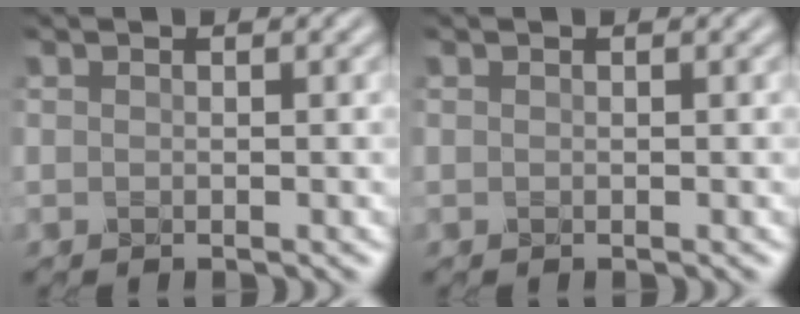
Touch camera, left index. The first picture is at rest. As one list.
[{"total": 0.0}]